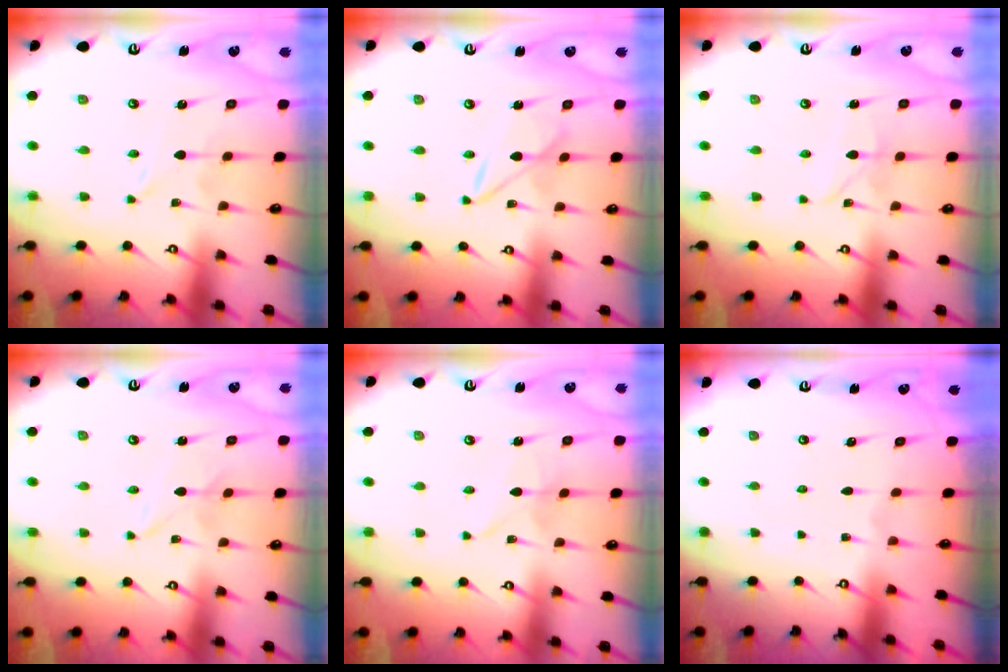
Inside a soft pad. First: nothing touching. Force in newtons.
{"total": 5.0, "press": 5.0, "slide": 0.4}
{"total": 2.8, "press": 2.8, "slide": 0.3}
{"total": 1.4, "press": 1.4, "slide": 0.2}
{"total": 2.0, "press": 2.0, "slide": 0.0}
{"total": 0.0}